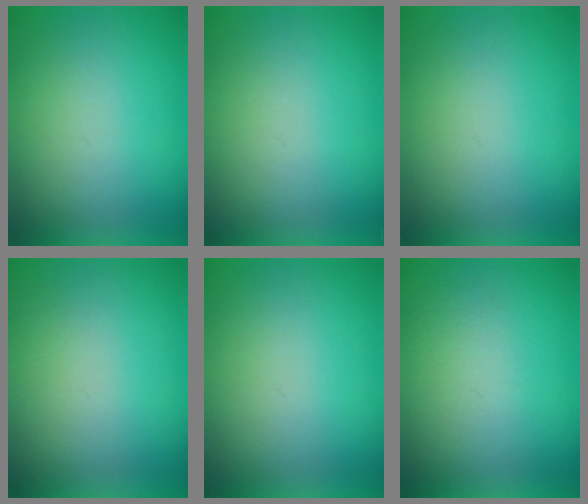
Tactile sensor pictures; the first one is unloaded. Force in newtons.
{"total": 1.5}
{"total": 0.0}
{"total": 2.0}
{"total": 1.2}
{"total": 3.5}